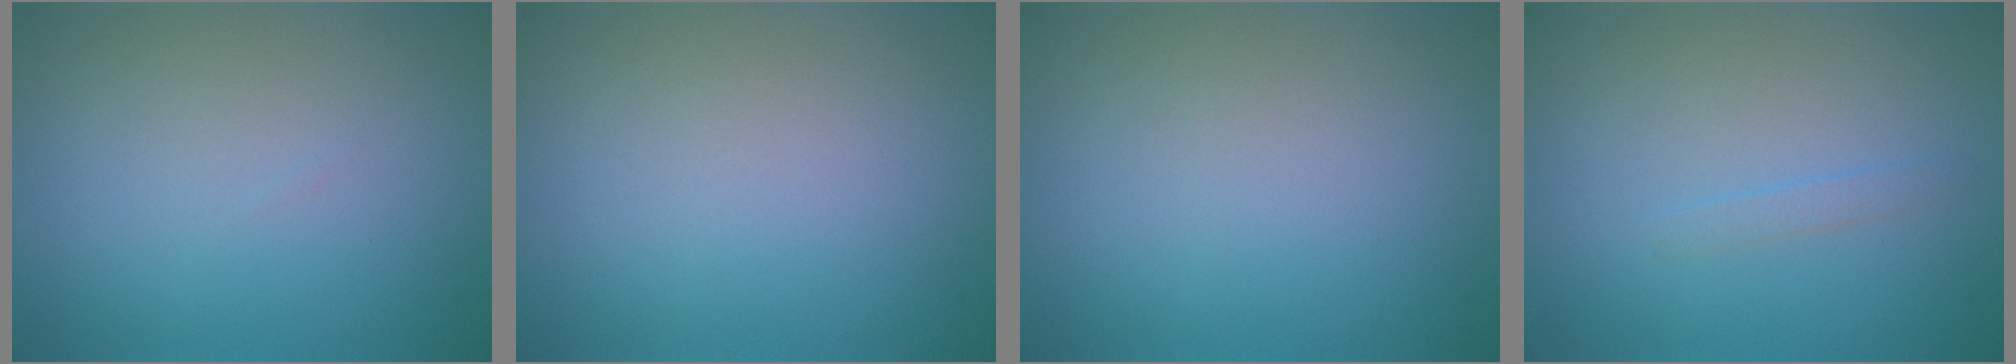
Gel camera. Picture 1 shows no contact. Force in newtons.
{"total": 0.0}
{"total": 0.0}
{"total": 0.7, "press": 0.7, "slide": 0.1}